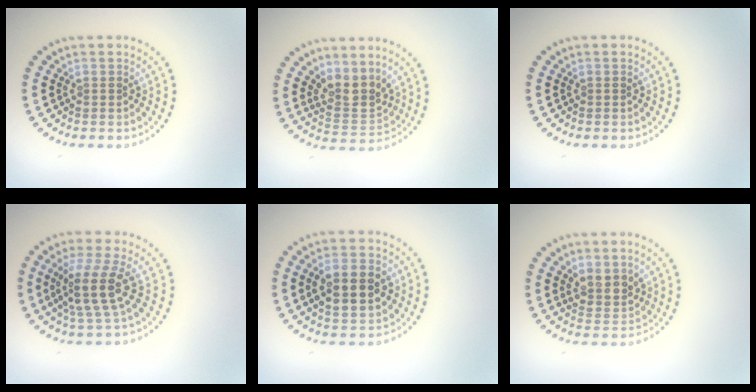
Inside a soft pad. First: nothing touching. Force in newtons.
{"total": 3.1, "press": 2.6, "slide": 1.8}
{"total": 0.0}
{"total": 4.3, "press": 3.3, "slide": 2.8}
{"total": 5.6, "press": 5.6, "slide": 0.4}
{"total": 2.4, "press": 2.1, "slide": 1.2}